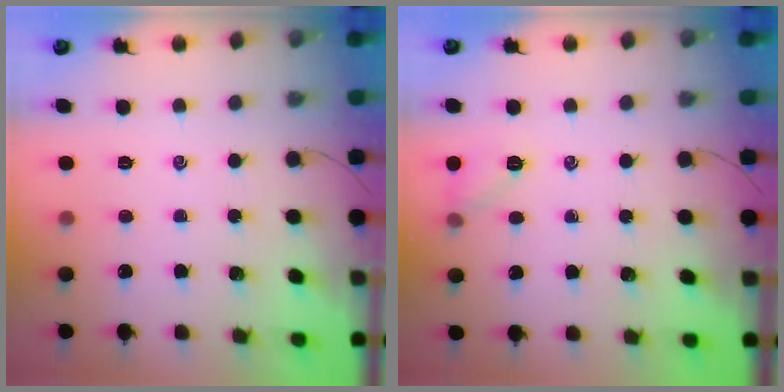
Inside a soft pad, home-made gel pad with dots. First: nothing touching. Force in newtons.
{"total": 6.9, "press": 6.8, "slide": 1.1}